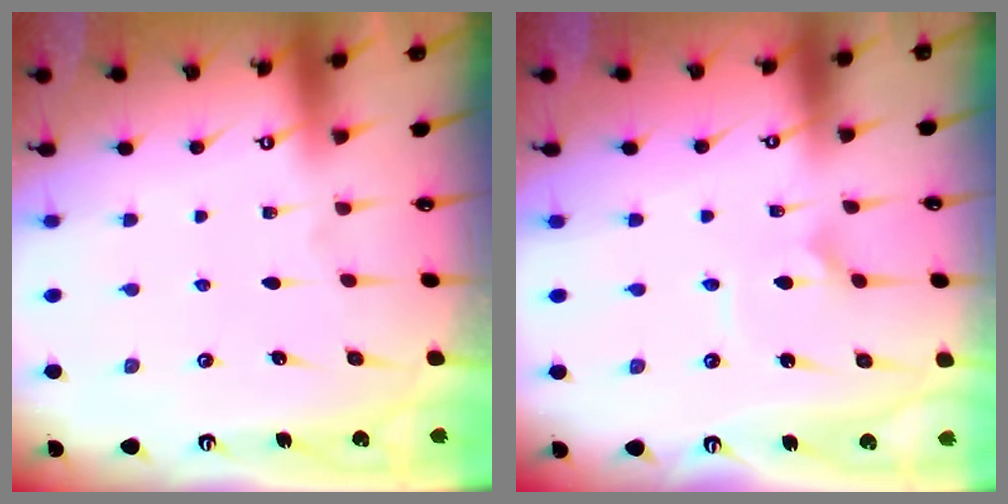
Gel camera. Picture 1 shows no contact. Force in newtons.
{"total": 2.9, "press": 2.9, "slide": 0.1}